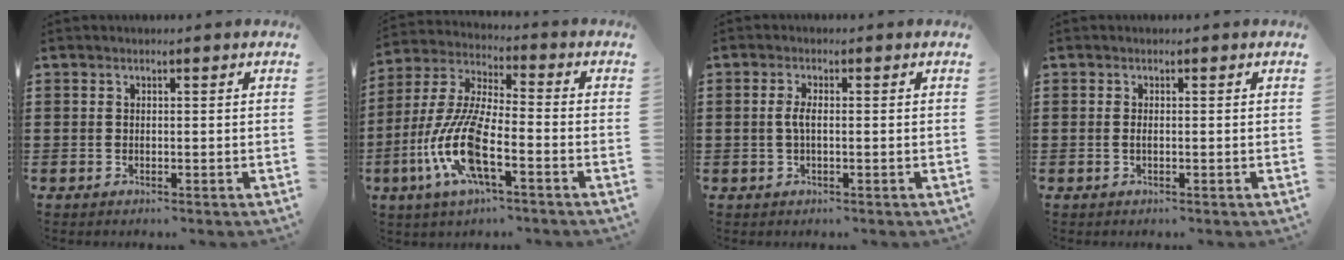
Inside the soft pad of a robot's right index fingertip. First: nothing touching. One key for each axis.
{"total": 11.9, "fx": -4.8, "fy": 3.2, "fz": 10.4, "tx": -0.255, "ty": -0.019, "tz": -0.099}
{"total": 2.4, "fx": -0.2, "fy": 0.7, "fz": 2.2, "tx": -0.057, "ty": -0.003, "tz": -0.010}
{"total": 0.6, "fx": -0.1, "fy": 0.2, "fz": 0.5, "tx": -0.011, "ty": -0.001, "tz": -0.001}